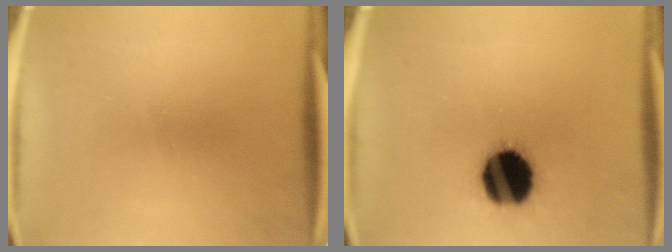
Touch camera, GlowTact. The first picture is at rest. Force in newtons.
{"total": 17.7}